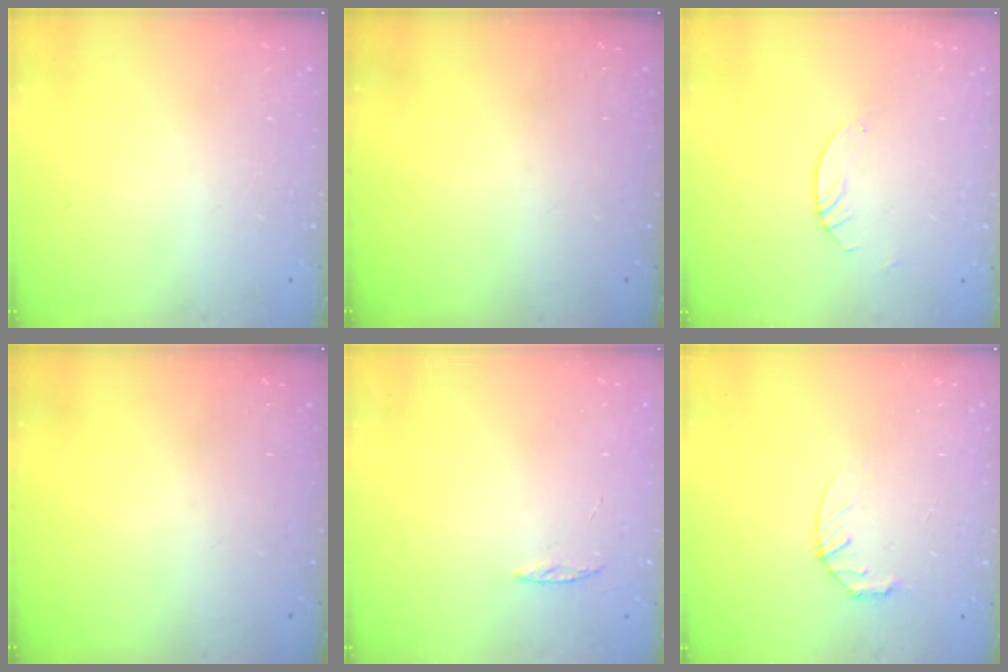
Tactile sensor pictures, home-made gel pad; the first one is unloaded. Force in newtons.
{"total": 0.0}
{"total": 2.4, "press": 2.4, "slide": 0.2}
{"total": 0.0}
{"total": 2.0, "press": 2.0, "slide": 0.2}
{"total": 3.6, "press": 3.6, "slide": 0.5}